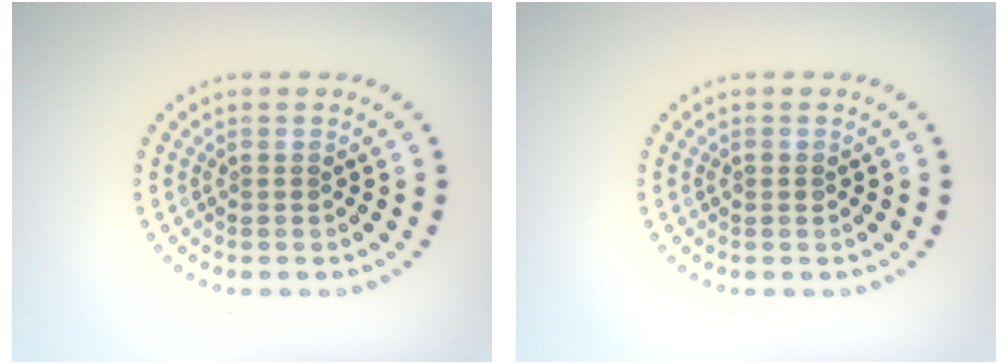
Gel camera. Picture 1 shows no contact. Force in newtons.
{"total": 0.6, "press": 0.6, "slide": 0.1}